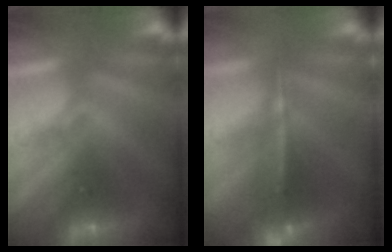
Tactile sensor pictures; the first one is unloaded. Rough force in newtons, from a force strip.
{"total": 5.7}